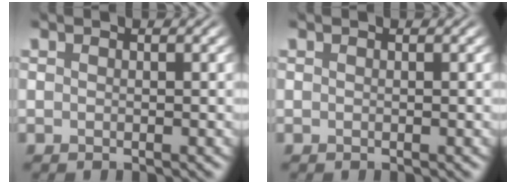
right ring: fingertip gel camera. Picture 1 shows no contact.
{"total": 0.0}